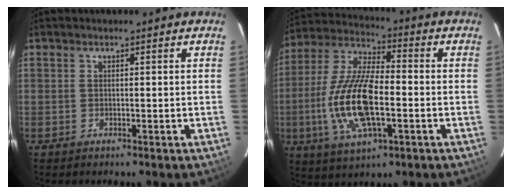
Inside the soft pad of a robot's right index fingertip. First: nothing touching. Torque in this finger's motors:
{"motor_torque": [2.14, 0.00, 1.05, 0.21]}